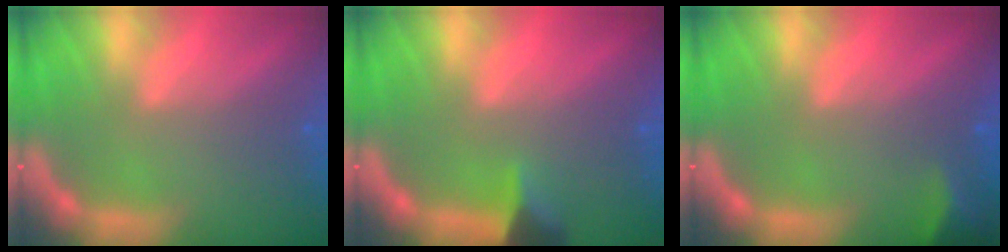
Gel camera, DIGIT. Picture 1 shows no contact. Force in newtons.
{"total": 2.9}
{"total": 2.9}